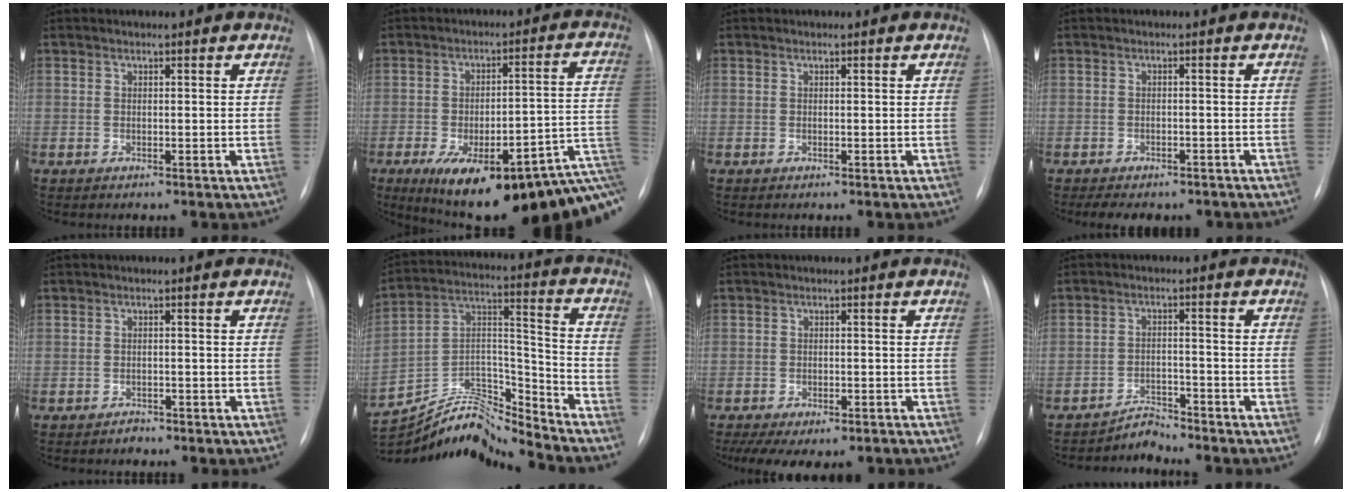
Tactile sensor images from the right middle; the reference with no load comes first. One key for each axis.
{"total": 23.4, "fx": -11.1, "fy": 5.9, "fz": 19.8, "tx": -0.213, "ty": 0.020, "tz": -0.150}
{"total": 0.0}
{"total": 7.4, "fx": -6.0, "fy": 3.6, "fz": 2.6, "tx": -0.034, "ty": 0.008, "tz": -0.071}
{"total": 1.2, "fx": -1.0, "fy": 0.6, "fz": 0.0, "tx": -0.003, "ty": 0.002, "tz": -0.016}
{"total": 17.6, "fx": -17.3, "fy": 1.1, "fz": 3.2, "tx": -0.064, "ty": 0.053, "tz": -0.301}
{"total": 10.1, "fx": -7.1, "fy": 4.9, "fz": 5.1, "tx": -0.086, "ty": 0.001, "tz": -0.093}
{"total": 3.3, "fx": -3.2, "fy": 0.2, "fz": -0.7, "tx": 0.016, "ty": -0.008, "tz": -0.051}